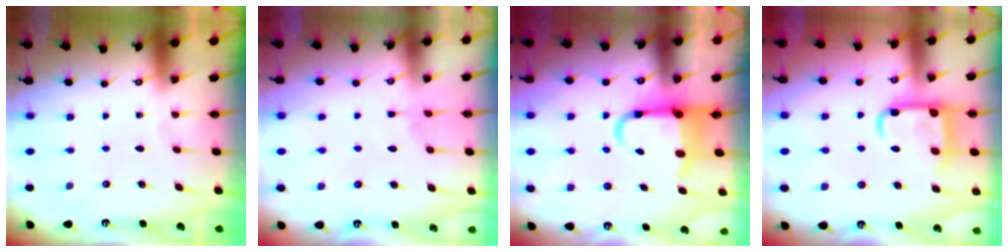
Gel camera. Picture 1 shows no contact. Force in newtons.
{"total": 3.0, "press": 2.9, "slide": 0.5}
{"total": 7.0, "press": 6.8, "slide": 1.5}
{"total": 13.4, "press": 13.3, "slide": 1.4}